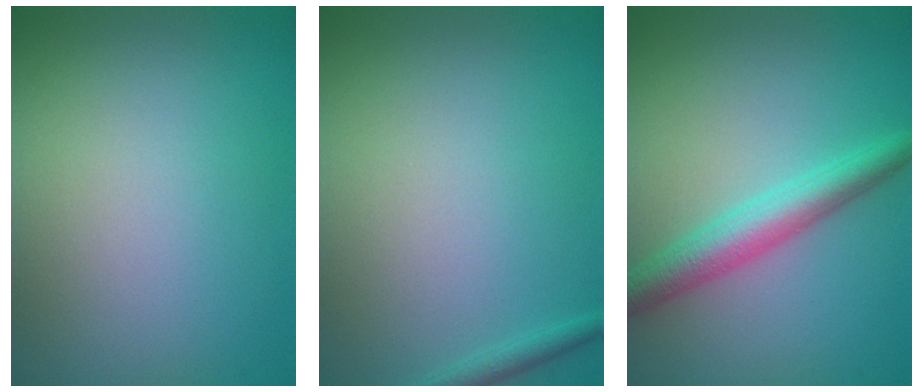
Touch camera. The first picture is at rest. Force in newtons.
{"total": 1.2, "press": 1.1, "slide": 0.1}
{"total": 4.0, "press": 4.0, "slide": 0.1}